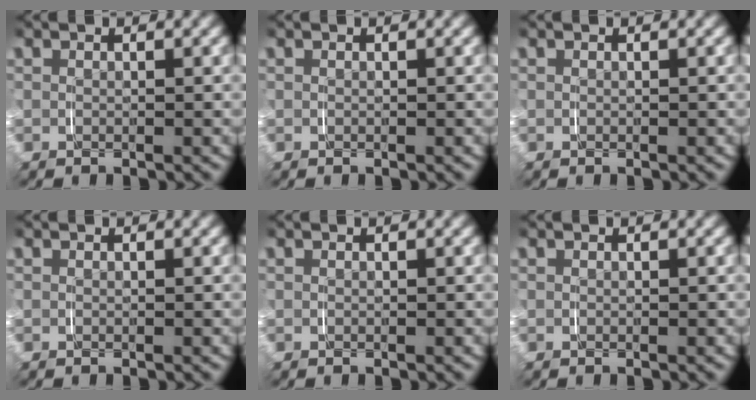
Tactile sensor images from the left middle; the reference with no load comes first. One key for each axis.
{"total": 0.0}
{"total": 0.0}
{"total": 0.0}
{"total": 0.0}
{"total": 0.0}